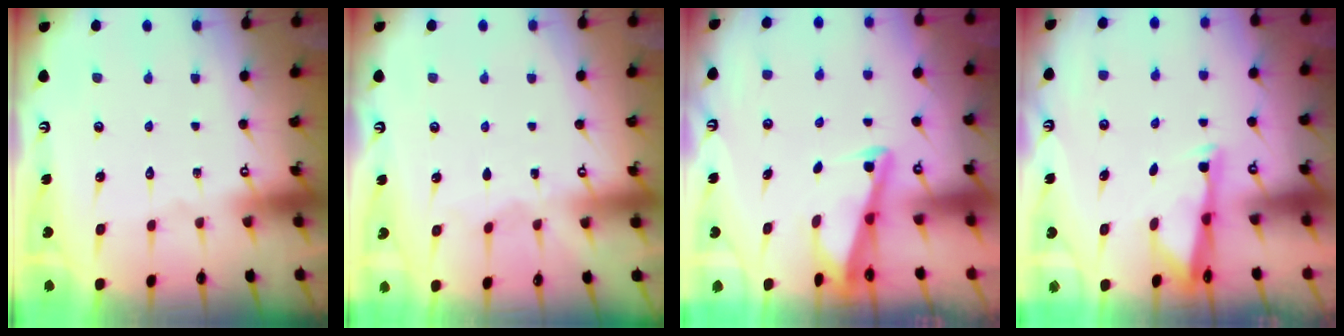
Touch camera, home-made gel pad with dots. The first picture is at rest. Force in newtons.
{"total": 3.4, "press": 3.4, "slide": 0.5}
{"total": 2.7, "press": 2.7, "slide": 0.3}
{"total": 2.9, "press": 2.9, "slide": 0.6}